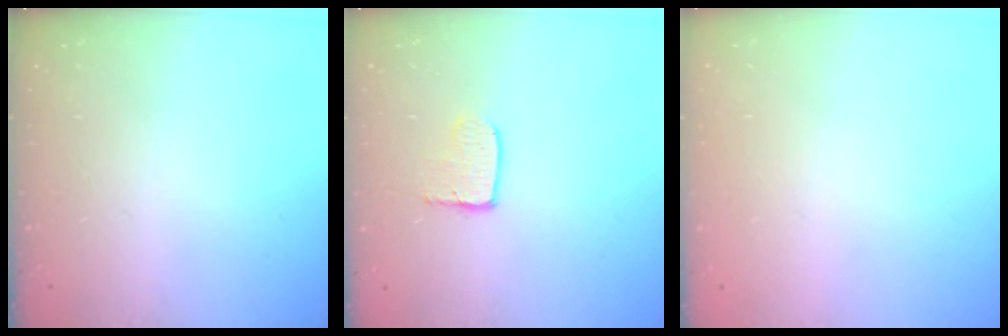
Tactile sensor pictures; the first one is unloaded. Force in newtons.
{"total": 3.8, "press": 3.8, "slide": 0.4}
{"total": 0.0}